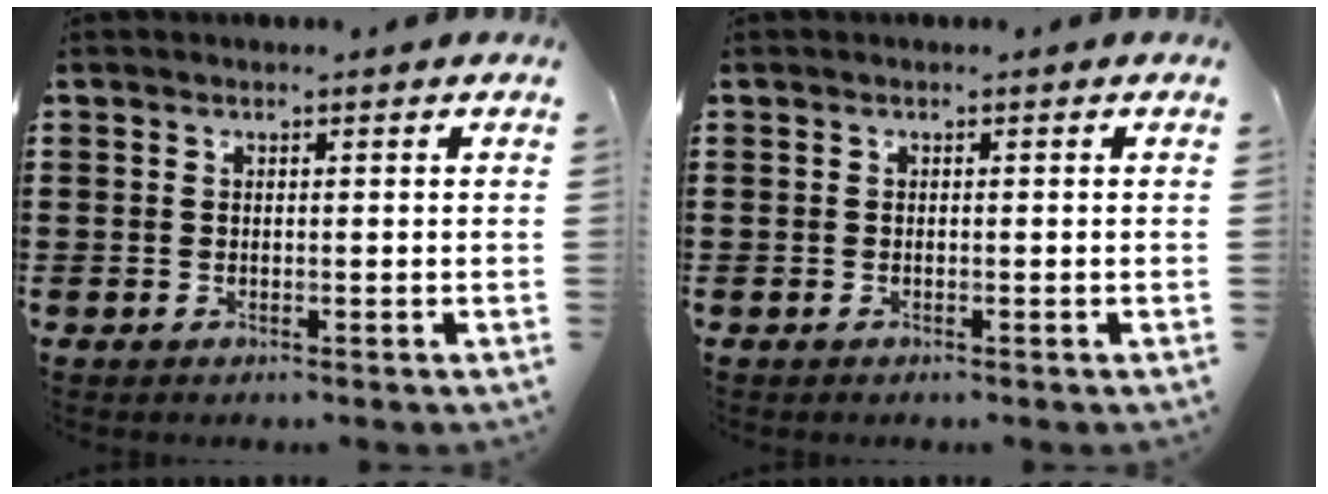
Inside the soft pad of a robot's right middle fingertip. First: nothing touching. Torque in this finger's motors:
{"motor_torque": [0.30, -0.25, 0.04, 0.01]}